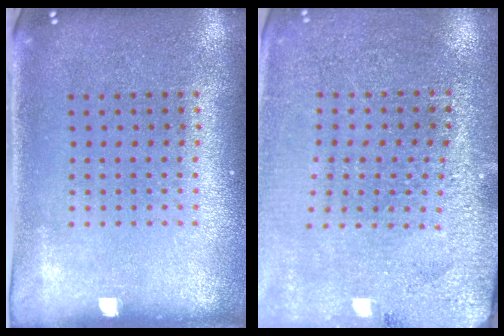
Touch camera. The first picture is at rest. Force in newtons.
{"total": 2.8, "press": 2.8, "slide": 0.1}